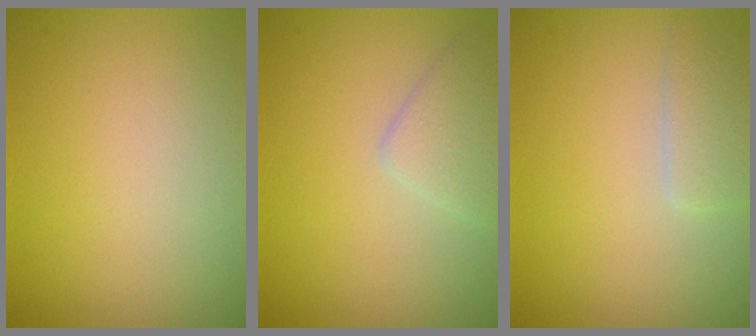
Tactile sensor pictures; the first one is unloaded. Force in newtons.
{"total": 2.3, "press": 2.3, "slide": 0.1}
{"total": 2.0, "press": 2.0, "slide": 0.1}